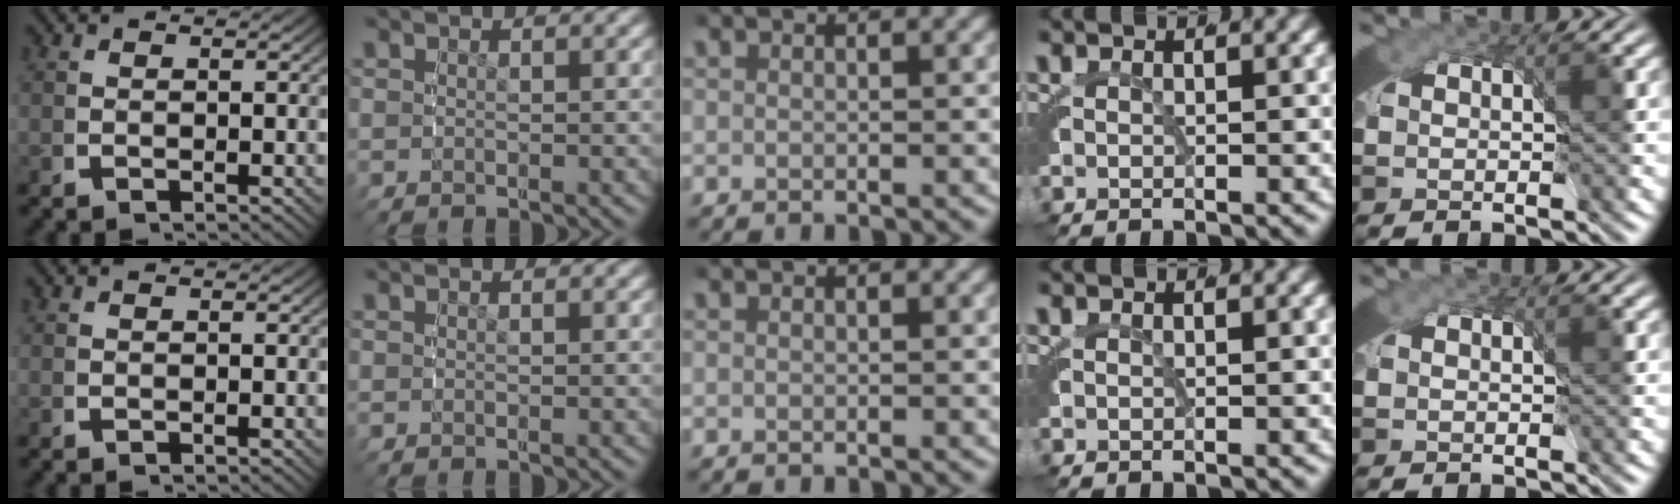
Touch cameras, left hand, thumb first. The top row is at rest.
{}